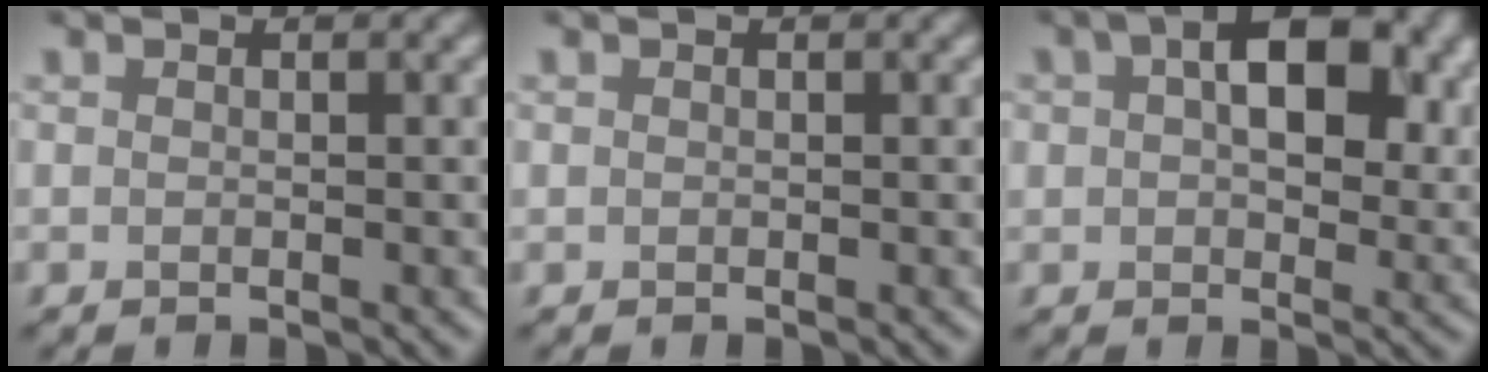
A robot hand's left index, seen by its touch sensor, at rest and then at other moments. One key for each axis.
{"total": 0.0}
{"total": 9.5, "fx": 3.0, "fy": 5.6, "fz": 7.1, "tx": -0.101, "ty": 0.009, "tz": 0.035}